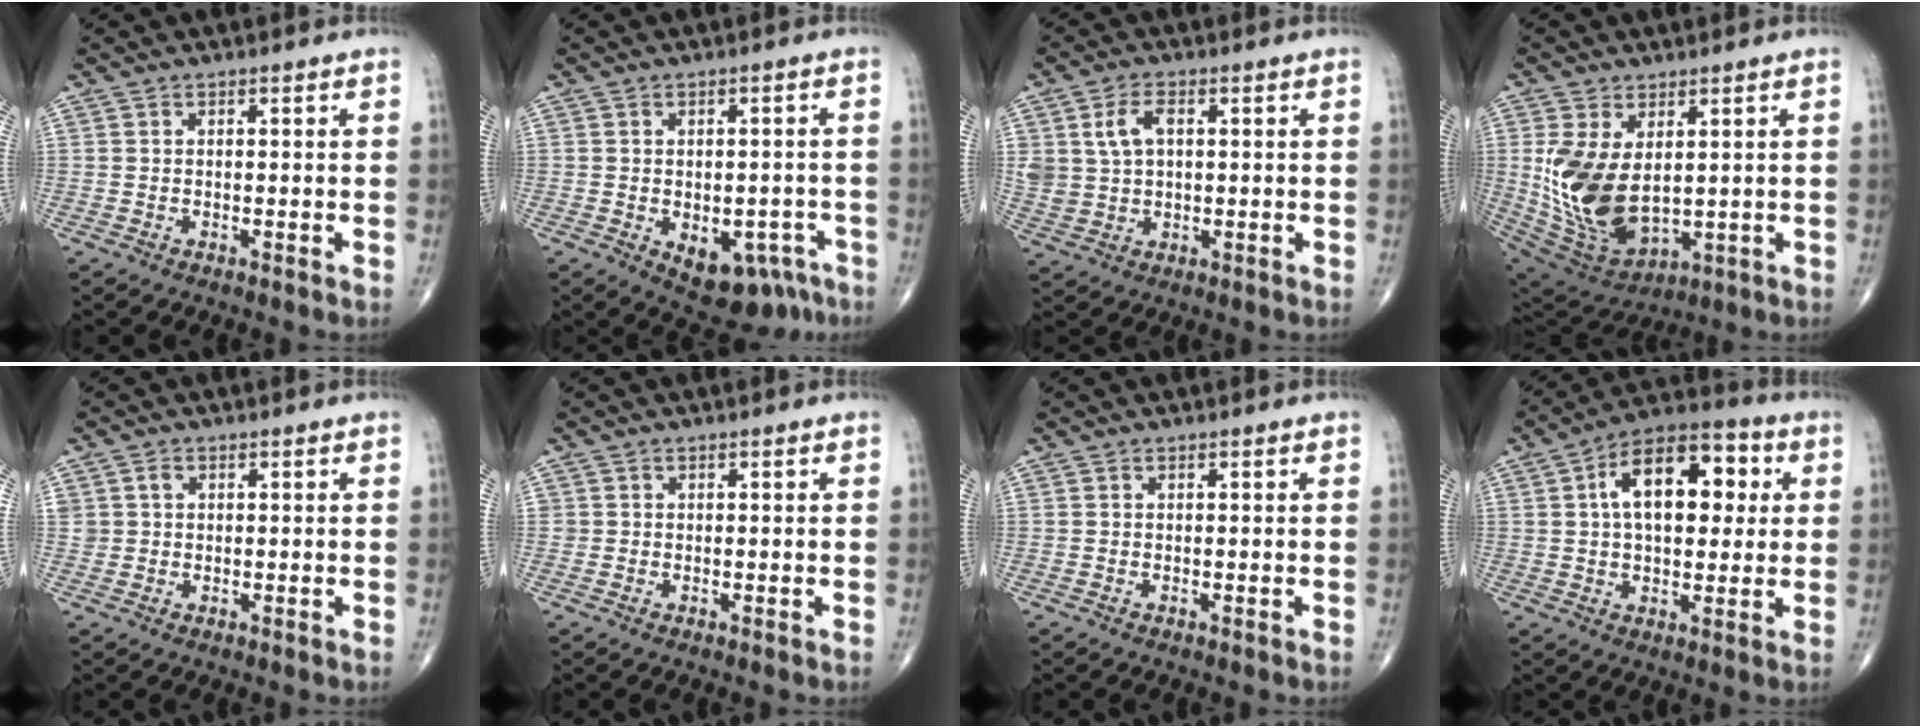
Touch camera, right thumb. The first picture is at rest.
{"total": 10.5, "force": [-5.0, 6.4, 6.7], "torque": [-0.055, 0.026, -0.057]}
{"total": 6.7, "force": [1.9, 4.3, 4.8], "torque": [-0.091, -0.001, 0.044]}
{"total": 15.7, "force": [1.7, 9.3, 12.6], "torque": [-0.248, -0.022, 0.060]}
{"total": 1.9, "force": [0.6, 1.7, 0.7], "torque": [-0.003, -0.002, 0.011]}
{"total": 0.6, "force": [0.0, 0.6, 0.0], "torque": [0.006, 0.004, -0.001]}
{"total": 0.0}
{"total": 16.6, "force": [3.7, 9.2, 13.3], "torque": [-0.177, 0.021, 0.053]}